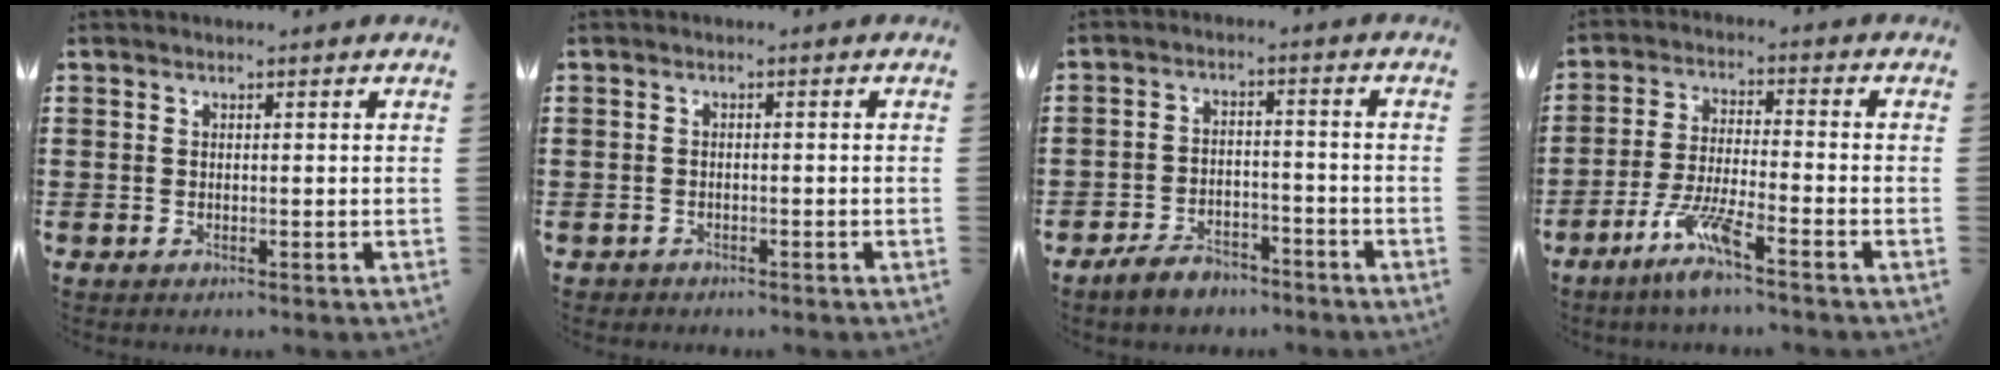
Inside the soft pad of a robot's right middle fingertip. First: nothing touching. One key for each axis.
{"total": 1.0, "fx": -0.9, "fy": 0.5, "fz": -0.1, "tx": 0.001, "ty": 0.001, "tz": -0.022}
{"total": 4.5, "fx": -4.1, "fy": 1.5, "fz": 1.2, "tx": -0.032, "ty": 0.007, "tz": -0.085}
{"total": 7.0, "fx": -4.9, "fy": 0.5, "fz": 5.0, "tx": -0.106, "ty": -0.009, "tz": -0.093}